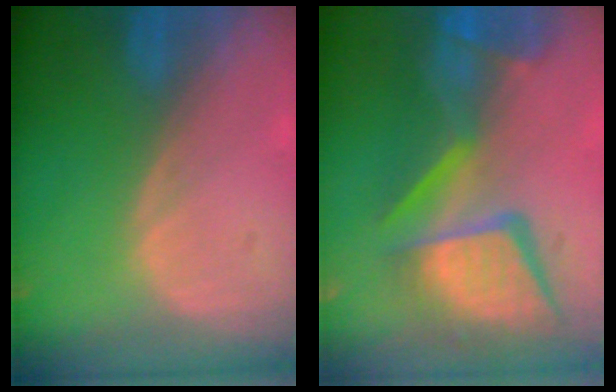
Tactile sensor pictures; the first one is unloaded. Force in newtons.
{"total": 14.0, "press": 11.3, "slide": 8.2}